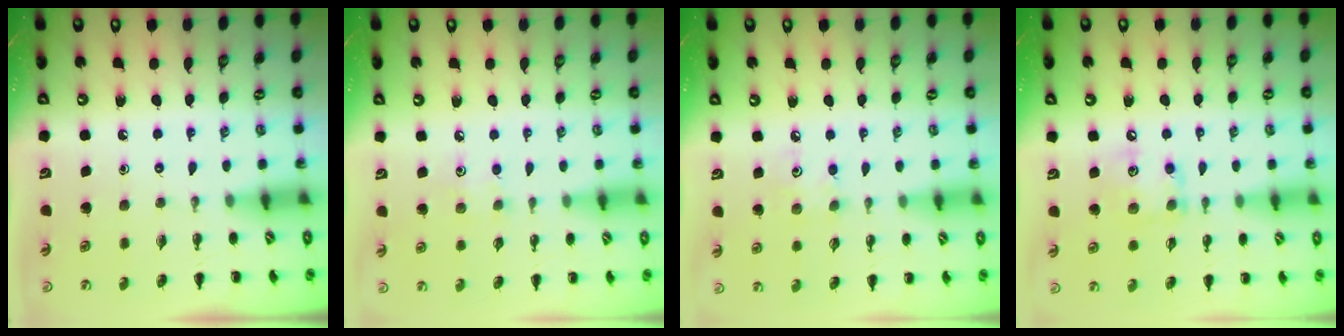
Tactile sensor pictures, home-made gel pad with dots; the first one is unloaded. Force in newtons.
{"total": 4.0, "press": 3.9, "slide": 1.0}
{"total": 4.0, "press": 3.9, "slide": 0.9}
{"total": 10.1, "press": 10.0, "slide": 1.2}